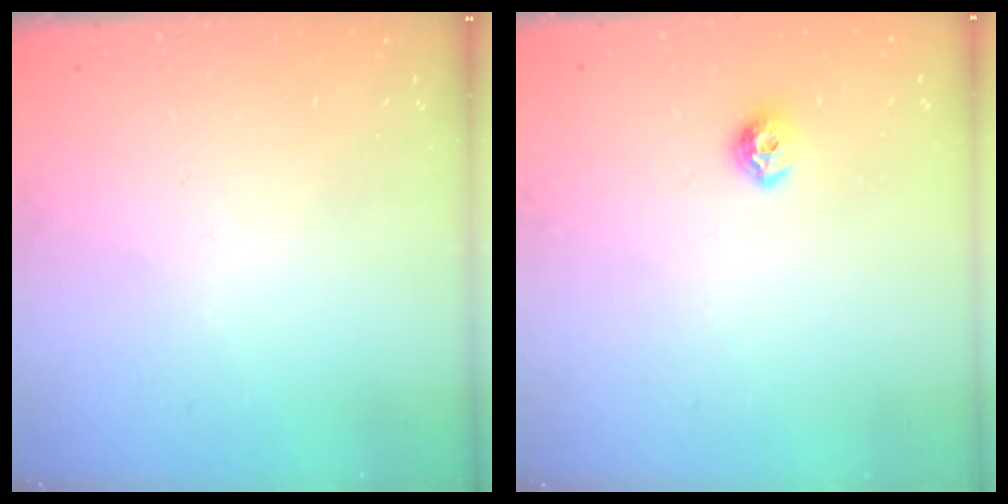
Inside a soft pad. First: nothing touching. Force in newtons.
{"total": 7.5, "press": 7.4, "slide": 0.7}